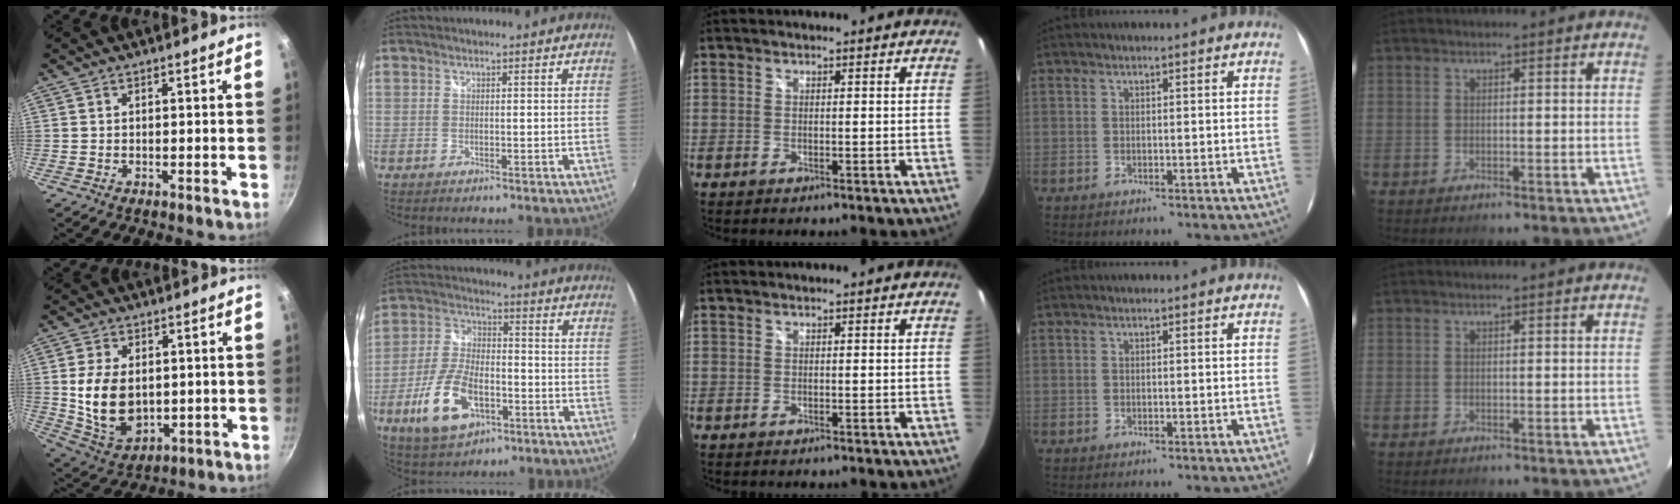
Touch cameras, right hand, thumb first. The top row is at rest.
{"thumb": {"total": 12.6, "force": [0.7, 8.5, 9.3], "torque": [-0.160, -0.016, 0.032]}, "index": {"total": 14.2, "force": [-6.0, 7.3, 10.6], "torque": [-0.230, -0.002, -0.101]}}